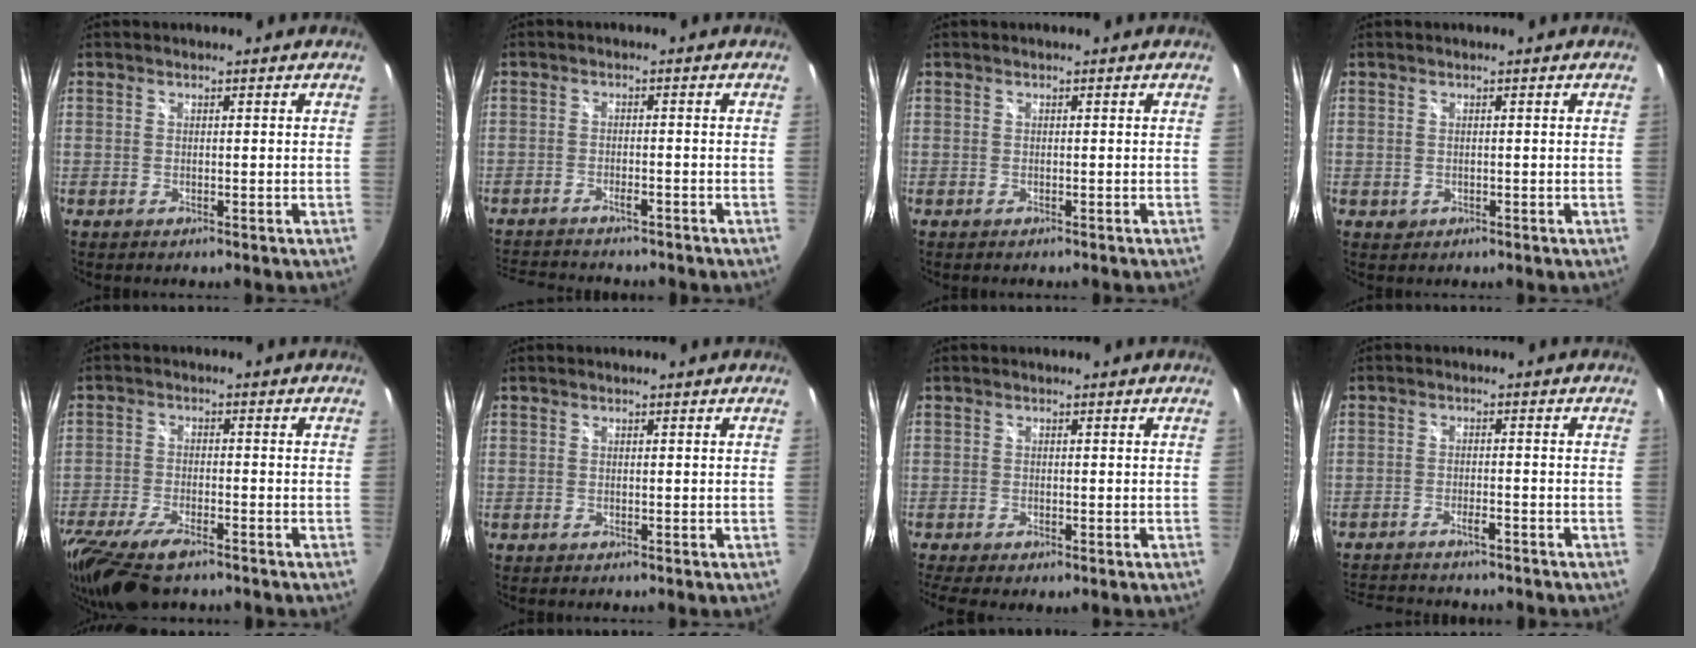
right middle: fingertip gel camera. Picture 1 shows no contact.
{"total": 9.4, "force": [-8.4, 1.8, 3.8], "torque": [-0.090, -0.014, -0.128]}
{"total": 0.7, "force": [-0.3, -0.6, 0.2], "torque": [0.000, -0.007, -0.005]}
{"total": 0.9, "force": [-0.1, 0.8, 0.2], "torque": [-0.001, -0.002, -0.002]}
{"total": 14.4, "force": [-10.5, 5.1, 8.5], "torque": [-0.198, -0.051, -0.187]}
{"total": 0.8, "force": [0.4, -0.7, -0.1], "torque": [0.004, -0.002, 0.005]}
{"total": 4.0, "force": [-2.5, 0.8, 3.0], "torque": [-0.063, -0.024, -0.041]}
{"total": 9.3, "force": [-8.3, 1.6, 3.8], "torque": [-0.090, -0.011, -0.127]}